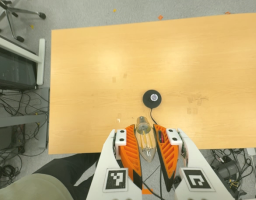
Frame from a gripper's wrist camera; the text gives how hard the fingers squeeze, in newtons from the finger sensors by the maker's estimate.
{"total": 22.1, "left": 24.2, "right": 19.9}